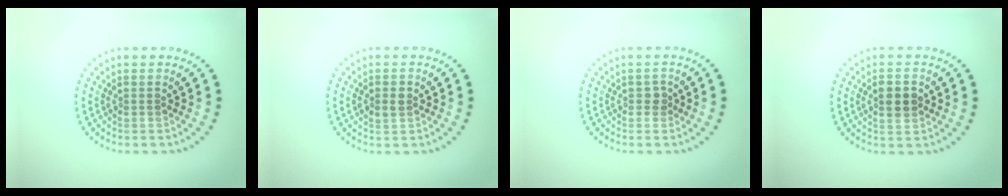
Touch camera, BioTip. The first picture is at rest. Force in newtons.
{"total": 1.5, "press": 1.4, "slide": 0.3}
{"total": 0.9, "press": 0.9, "slide": 0.2}
{"total": 2.5, "press": 2.5, "slide": 0.2}